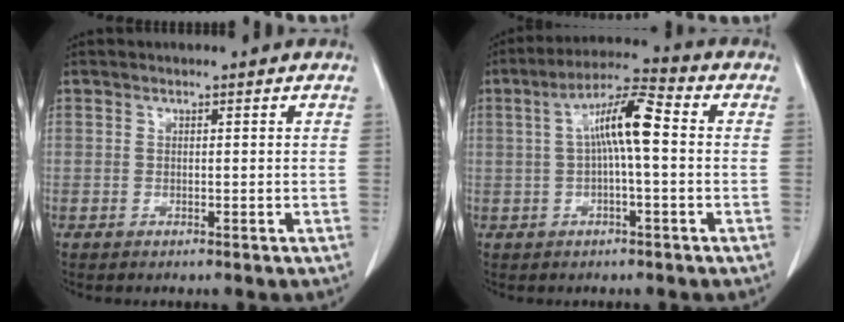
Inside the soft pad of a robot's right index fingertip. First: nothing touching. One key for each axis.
{"total": 8.3, "fx": 0.6, "fy": 1.1, "fz": 8.2, "tx": -0.152, "ty": 0.024, "tz": 0.006}